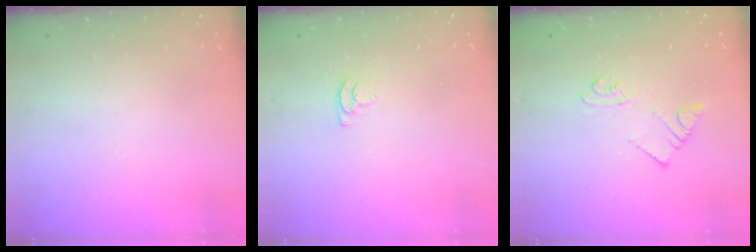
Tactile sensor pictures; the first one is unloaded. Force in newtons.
{"total": 3.4, "press": 3.4, "slide": 0.5}
{"total": 3.4, "press": 3.3, "slide": 0.3}